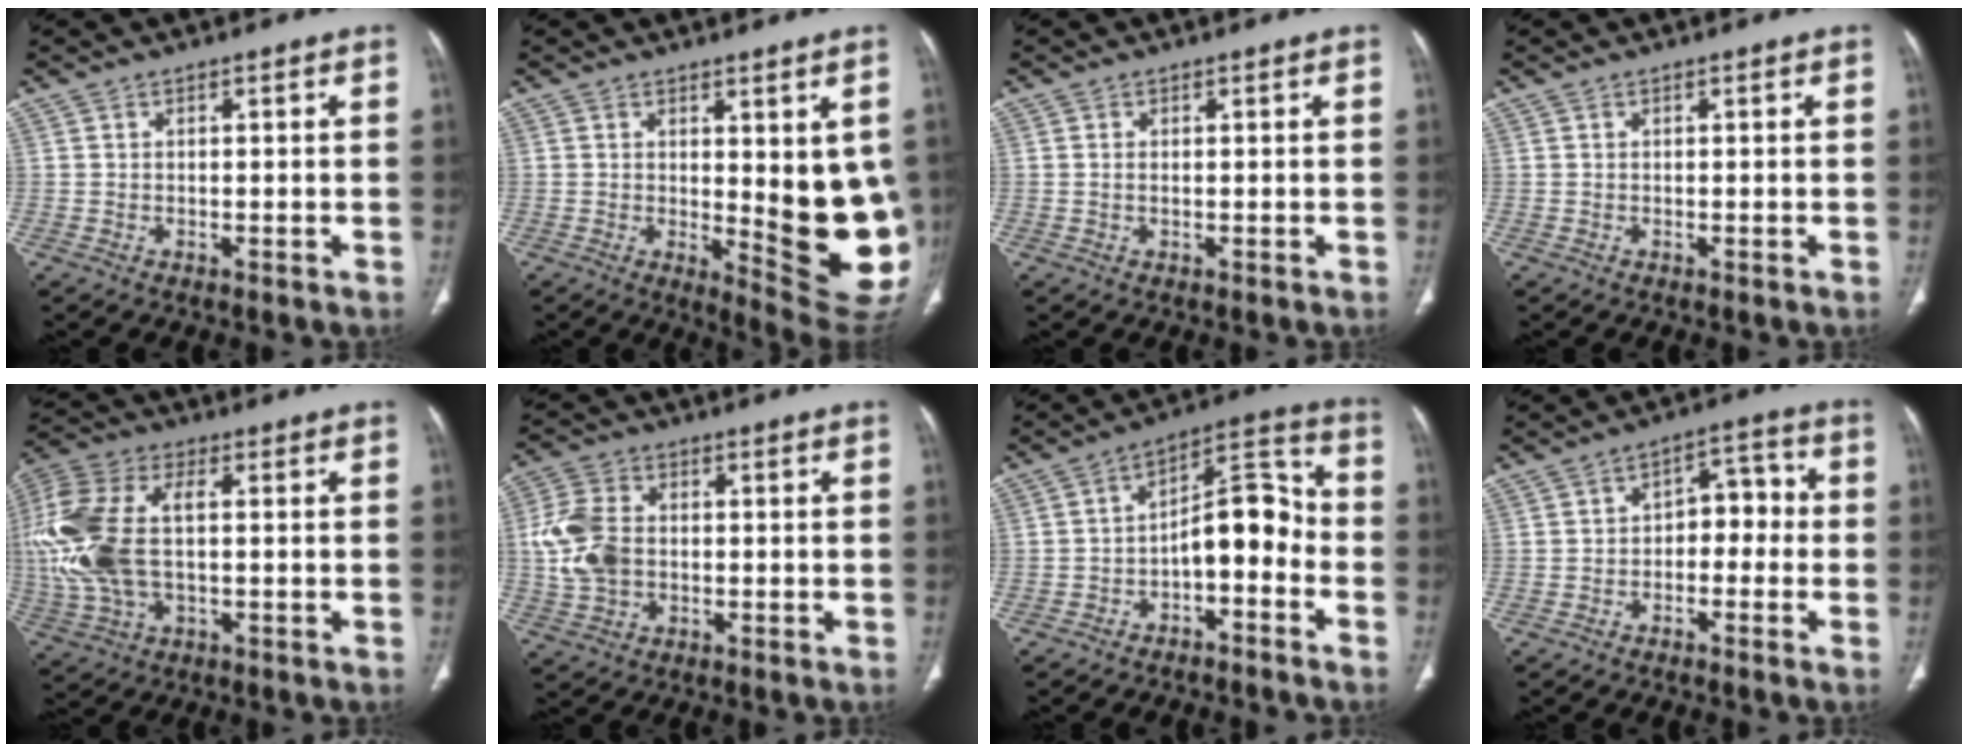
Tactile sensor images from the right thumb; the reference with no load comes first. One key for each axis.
{"total": 13.6, "fx": 0.1, "fy": 4.3, "fz": 12.8, "tx": -0.138, "ty": -0.032, "tz": 0.017}
{"total": 0.6, "fx": 0.1, "fy": 0.1, "fz": 0.6, "tx": -0.019, "ty": 0.003, "tz": 0.006}
{"total": 0.0}
{"total": 18.5, "fx": 0.4, "fy": 10.0, "fz": 15.6, "tx": -0.381, "ty": 0.008, "tz": 0.012}
{"total": 9.6, "fx": -0.2, "fy": 6.7, "fz": 6.9, "tx": -0.144, "ty": 0.010, "tz": -0.005}
{"total": 11.3, "fx": -4.1, "fy": 5.8, "fz": 8.8, "tx": -0.114, "ty": 0.071, "tz": -0.068}
{"total": 6.6, "fx": -1.2, "fy": 4.2, "fz": 4.9, "tx": -0.041, "ty": 0.039, "tz": -0.028}